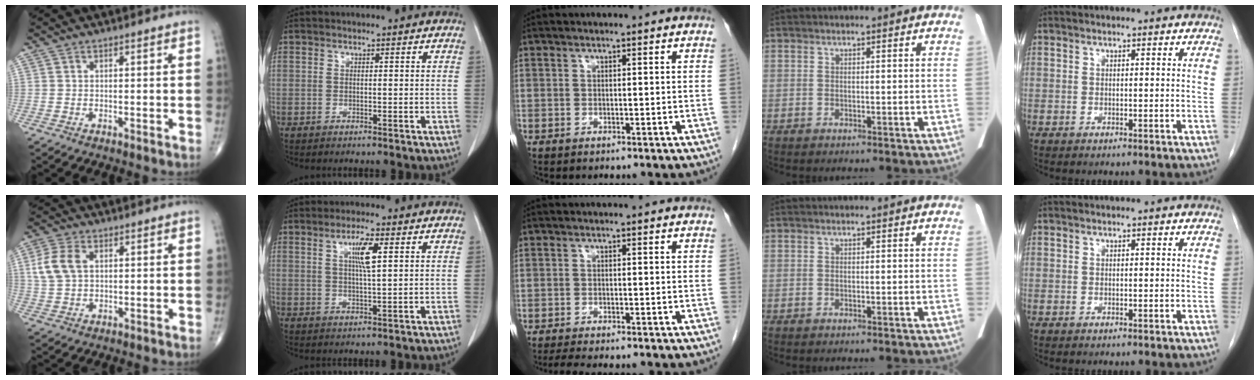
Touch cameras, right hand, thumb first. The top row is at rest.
{"thumb": {"total": 6.5, "force": [1.6, 4.1, 4.8], "torque": [-0.106, 0.006, 0.032]}, "index": {"total": 4.9, "force": [1.7, 0.2, 4.6], "torque": [-0.084, -0.002, 0.030]}, "middle": {"total": 5.9, "force": [-5.1, 0.8, 2.8], "torque": [-0.040, -0.011, -0.075]}}